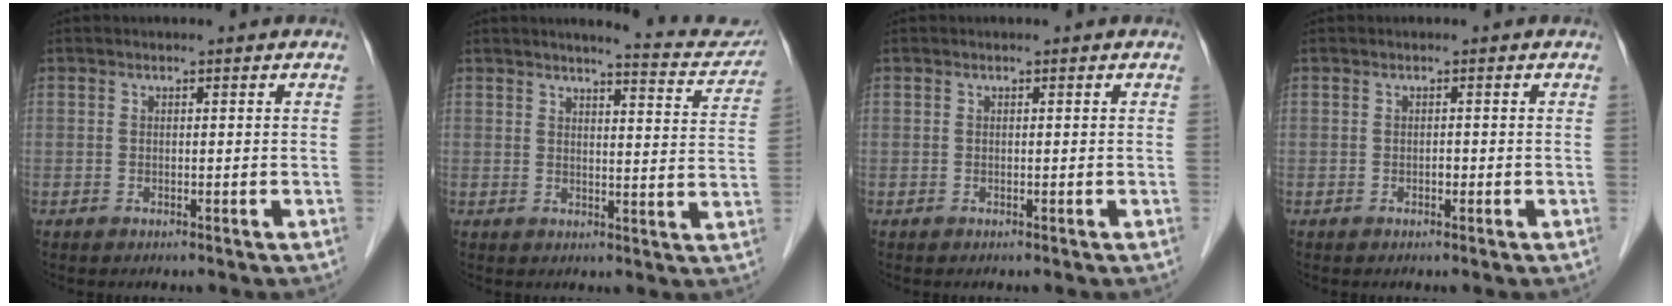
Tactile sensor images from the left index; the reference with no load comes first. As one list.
[{"total": 9.6, "force": [9.0, 1.2, 3.1], "torque": [-0.025, -0.021, 0.086]}, {"total": 0.0}, {"total": 0.5, "force": [-0.3, 0.3, 0.3], "torque": [-0.002, -0.001, -0.008]}]